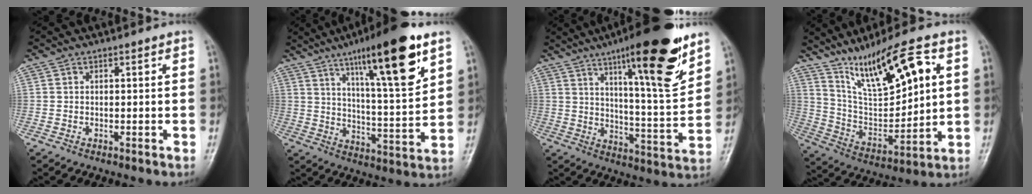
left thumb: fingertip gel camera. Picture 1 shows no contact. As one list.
[{"total": 19.3, "force": [10.7, 3.5, 15.7], "torque": [-0.228, -0.047, 0.172]}, {"total": 20.2, "force": [12.3, 3.8, 15.6], "torque": [-0.201, -0.066, 0.189]}, {"total": 17.8, "force": [8.2, 5.9, 14.7], "torque": [-0.229, -0.024, 0.162]}]